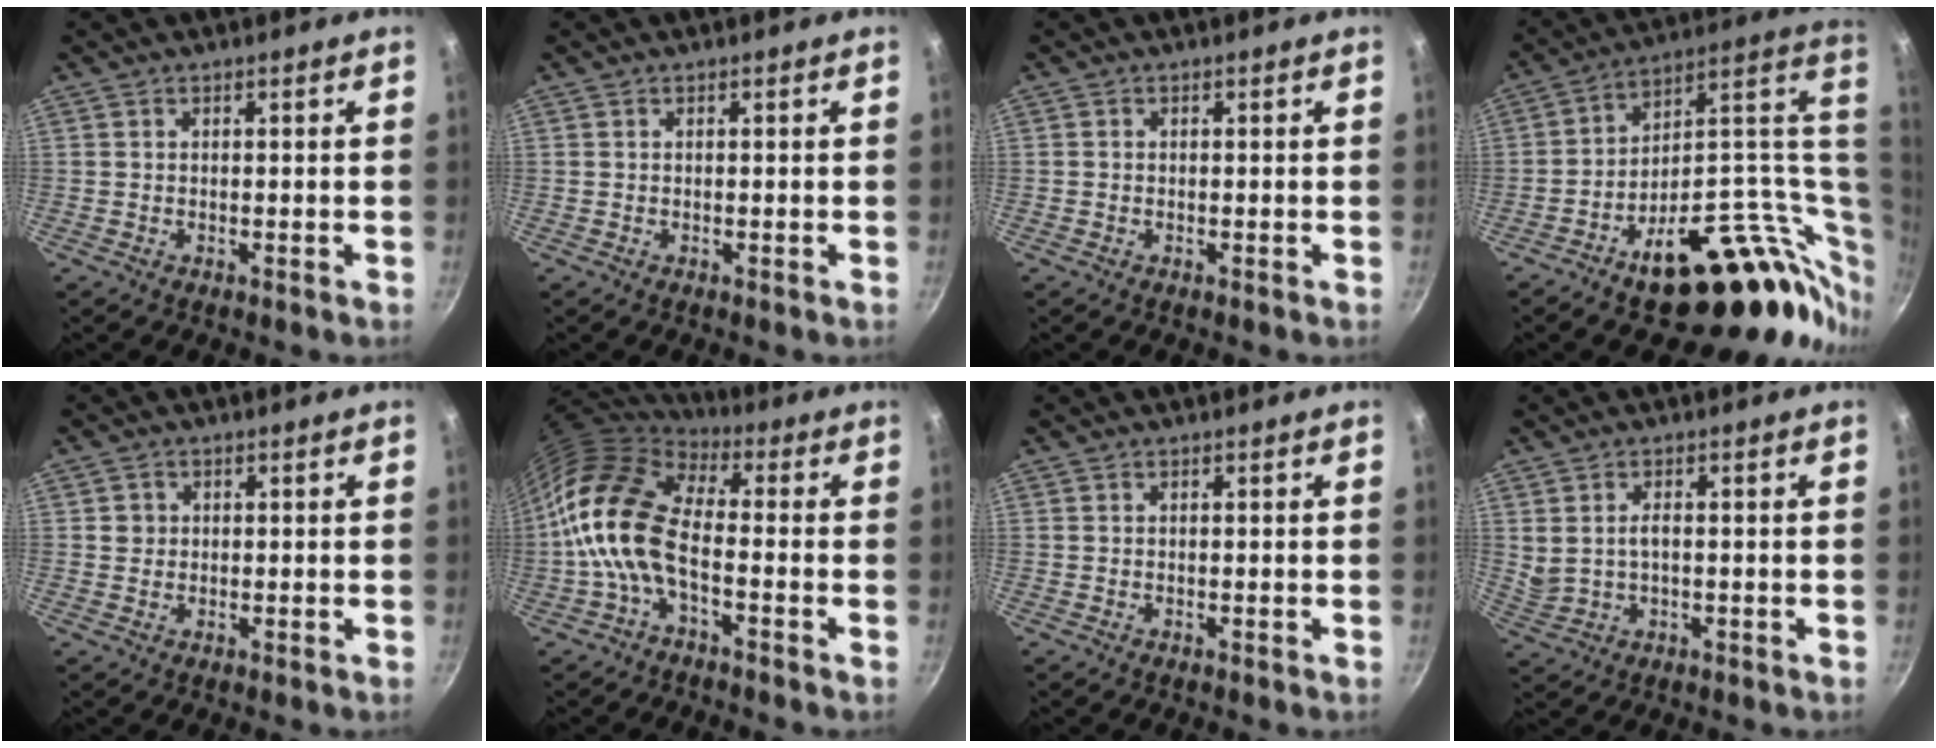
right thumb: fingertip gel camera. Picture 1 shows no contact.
{"total": 0.0}
{"total": 0.0}
{"total": 28.5, "force": [1.3, 15.5, 23.9], "torque": [-0.298, 0.017, 0.041]}
{"total": 2.0, "force": [0.2, 1.9, 0.5], "torque": [0.002, 0.006, 0.002]}
{"total": 13.3, "force": [-2.8, 7.0, 11.0], "torque": [-0.195, 0.029, -0.070]}
{"total": 0.0}
{"total": 4.1, "force": [0.3, 2.5, 3.2], "torque": [-0.056, 0.001, 0.017]}